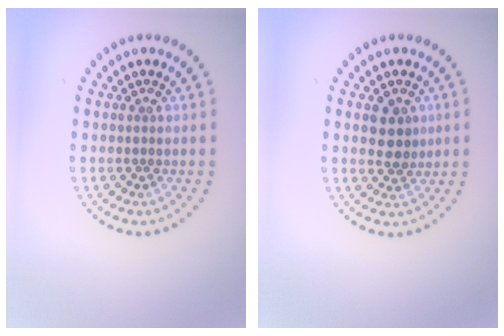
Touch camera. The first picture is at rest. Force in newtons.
{"total": 2.6, "press": 2.5, "slide": 0.8}